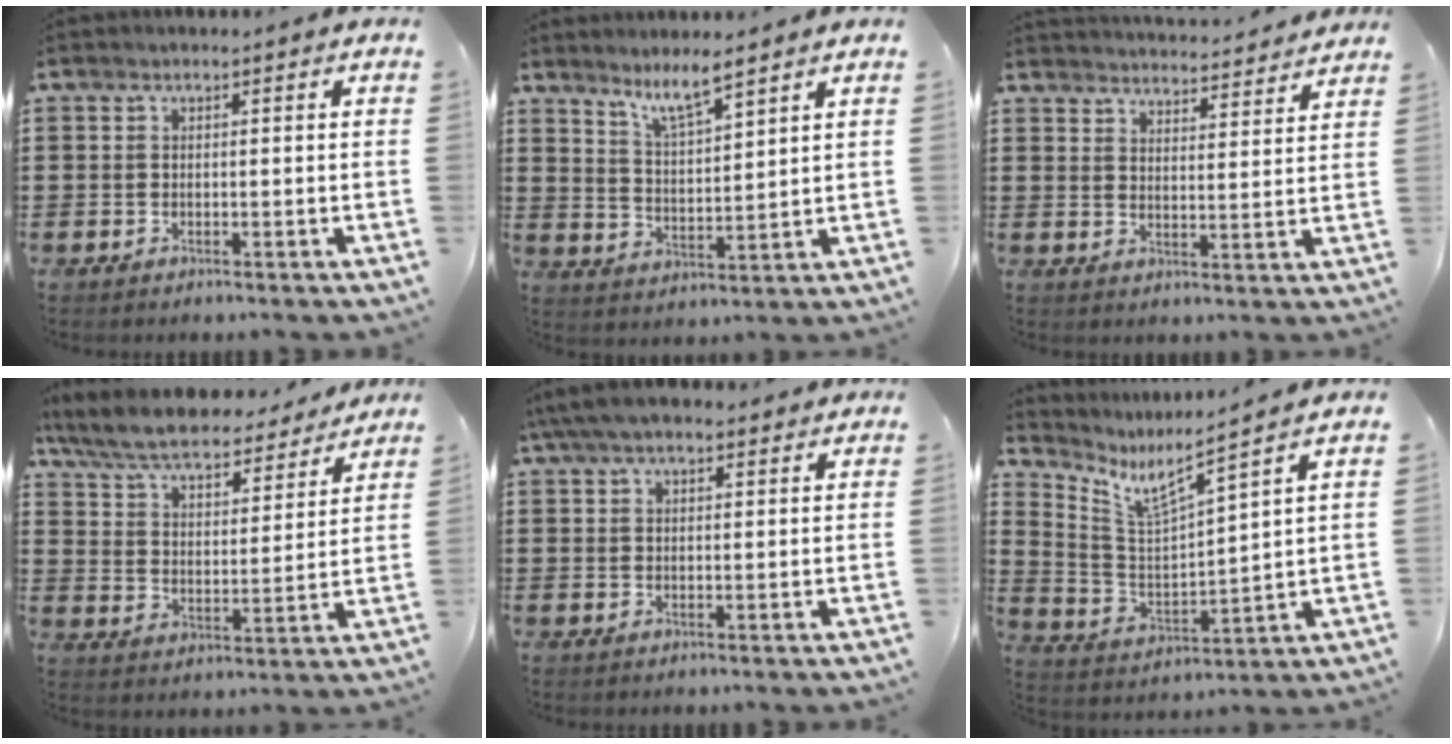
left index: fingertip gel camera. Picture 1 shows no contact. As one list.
[{"total": 5.6, "force": [4.7, 0.3, 3.0], "torque": [-0.074, -0.015, 0.083]}, {"total": 4.0, "force": [4.0, -0.3, -0.2], "torque": [-0.013, -0.028, 0.069]}, {"total": 7.5, "force": [6.8, 1.0, 3.0], "torque": [-0.088, -0.037, 0.116]}, {"total": 4.8, "force": [3.6, 1.4, 2.8], "torque": [-0.062, 0.001, 0.067]}, {"total": 5.1, "force": [4.0, 0.1, 3.1], "torque": [-0.085, -0.036, 0.057]}]